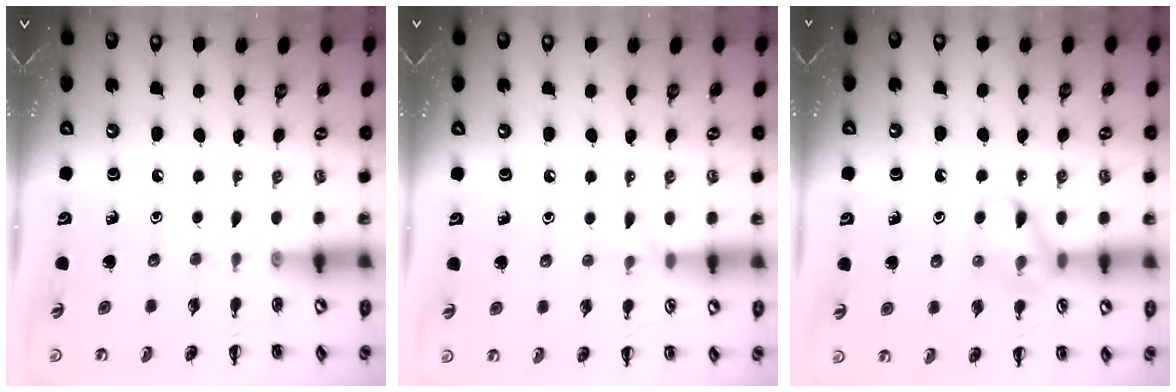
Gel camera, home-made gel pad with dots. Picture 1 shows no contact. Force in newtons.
{"total": 5.4, "press": 5.2, "slide": 1.5}
{"total": 10.6, "press": 10.6, "slide": 0.9}